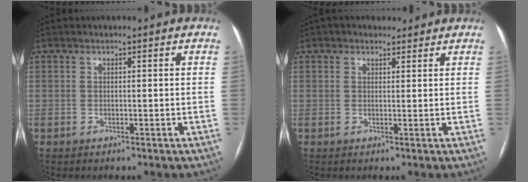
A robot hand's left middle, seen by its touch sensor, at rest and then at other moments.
{"total": 2.4, "force": [1.8, 1.5, 0.4], "torque": [-0.008, 0.017, 0.025]}